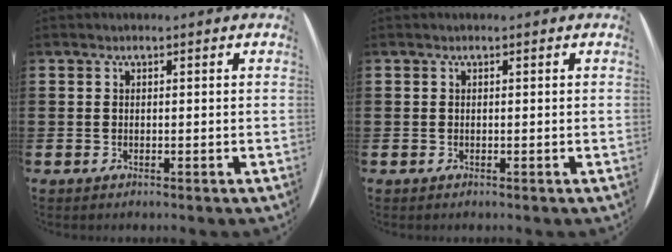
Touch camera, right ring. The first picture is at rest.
{"total": 0.0}